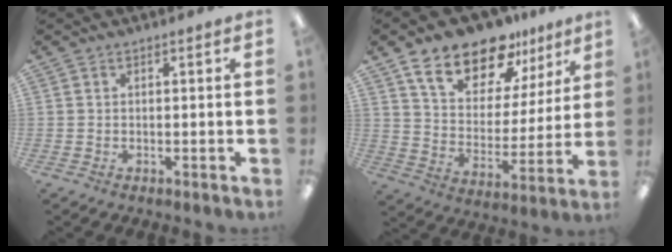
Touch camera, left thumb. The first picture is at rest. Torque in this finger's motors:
{"motor_torque": [0.44, 0.56, 1.19, -1.58, 0.07]}